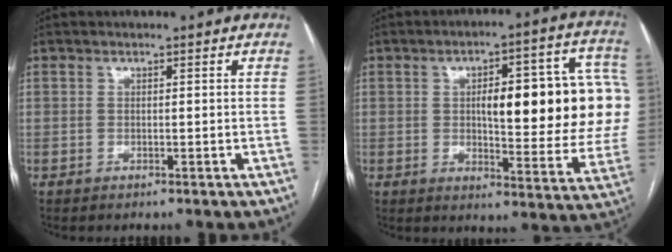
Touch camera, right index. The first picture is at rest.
{"total": 22.7, "force": [2.6, 6.2, 21.7], "torque": [-0.221, 0.038, 0.042]}